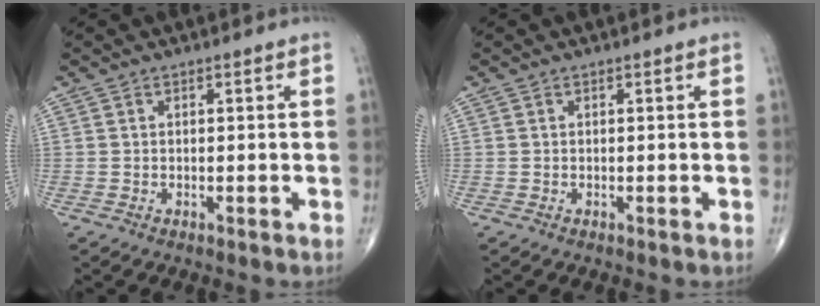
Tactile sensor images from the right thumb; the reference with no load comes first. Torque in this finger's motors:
{"motor_torque": [-0.01, 0.01, 0.00, 0.00, 0.00]}